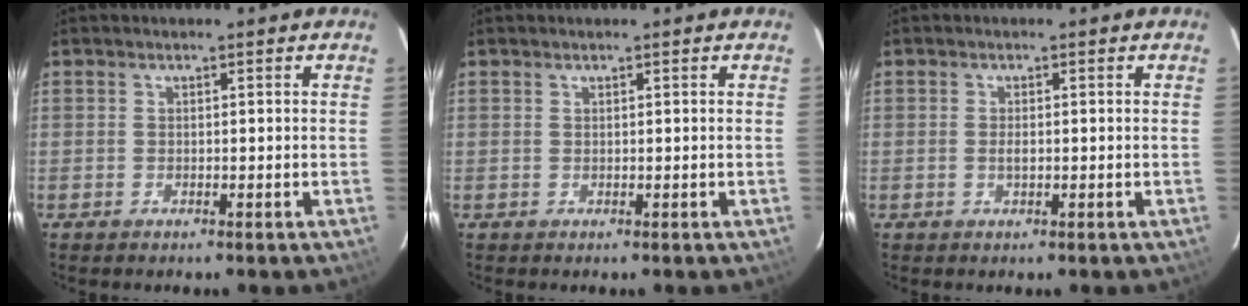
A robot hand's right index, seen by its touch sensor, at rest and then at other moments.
{"total": 0.0}
{"total": 1.1, "force": [-0.1, 0.5, 1.0], "torque": [-0.019, -0.002, -0.003]}